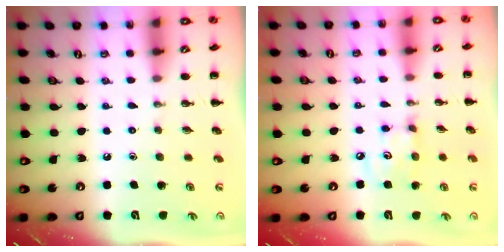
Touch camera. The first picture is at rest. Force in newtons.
{"total": 4.4, "press": 4.3, "slide": 0.7}